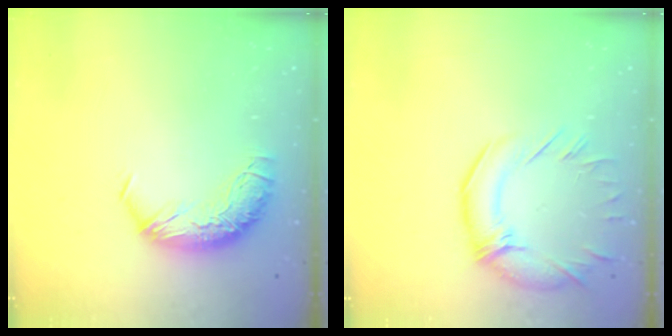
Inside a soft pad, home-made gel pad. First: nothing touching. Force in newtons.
{"total": 3.8, "press": 3.1, "slide": 2.3}